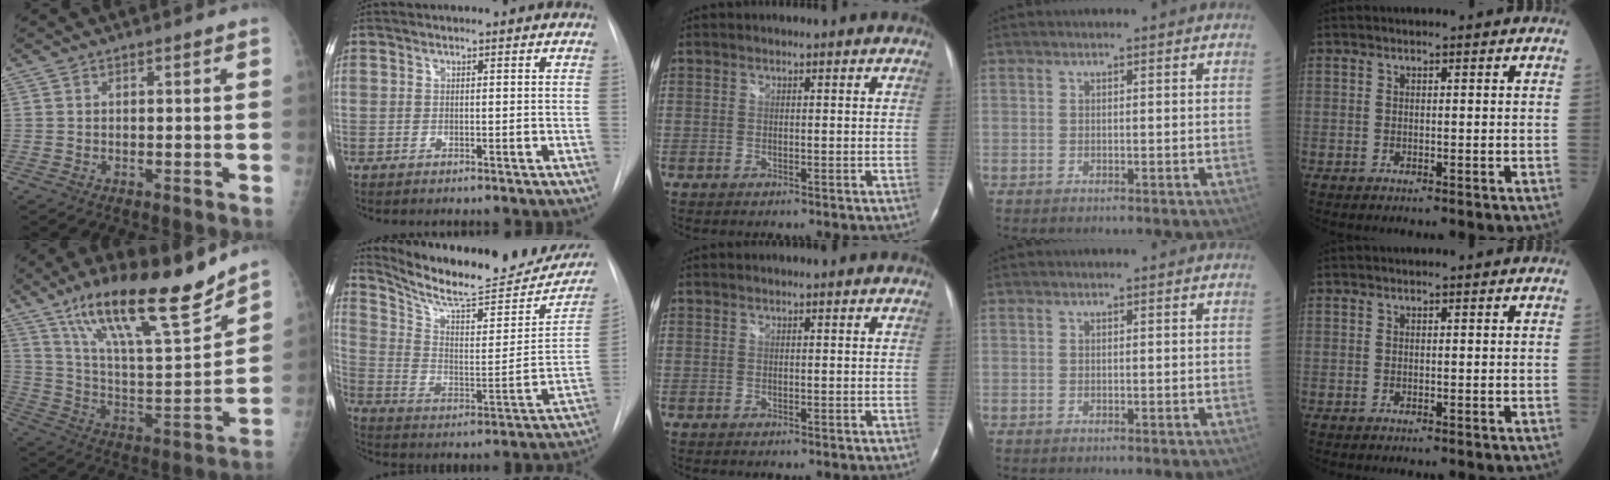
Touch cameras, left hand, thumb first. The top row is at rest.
{"thumb": {"total": 23.0, "force": [16.4, 5.0, 15.3], "torque": [-0.234, -0.071, 0.287]}, "index": {"total": 22.5, "force": [19.8, 4.8, 9.6], "torque": [-0.148, -0.044, 0.284]}}